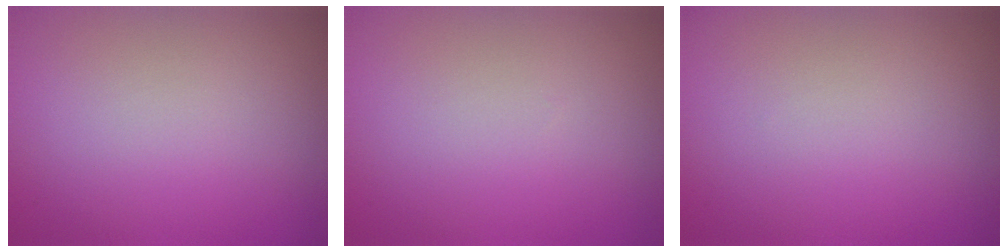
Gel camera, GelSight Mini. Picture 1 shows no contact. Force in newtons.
{"total": 0.0}
{"total": 0.0}